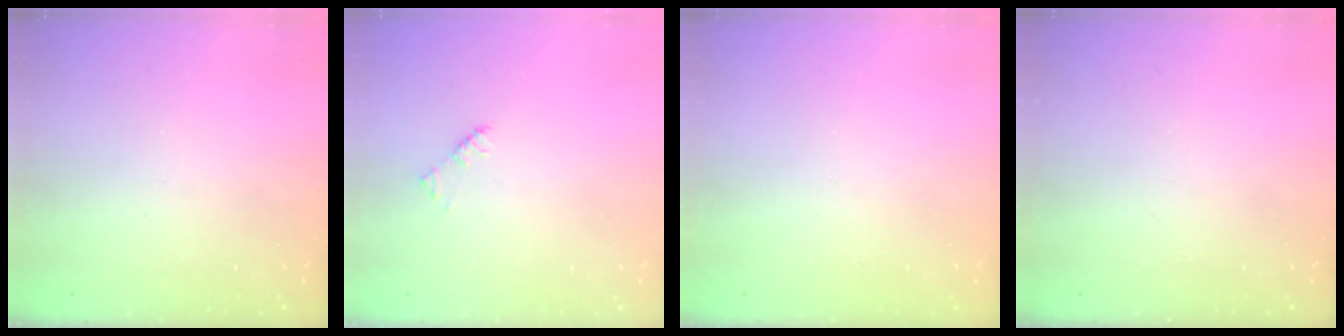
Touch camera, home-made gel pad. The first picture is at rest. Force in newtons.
{"total": 1.9, "press": 1.9, "slide": 0.3}
{"total": 0.0}
{"total": 0.0}